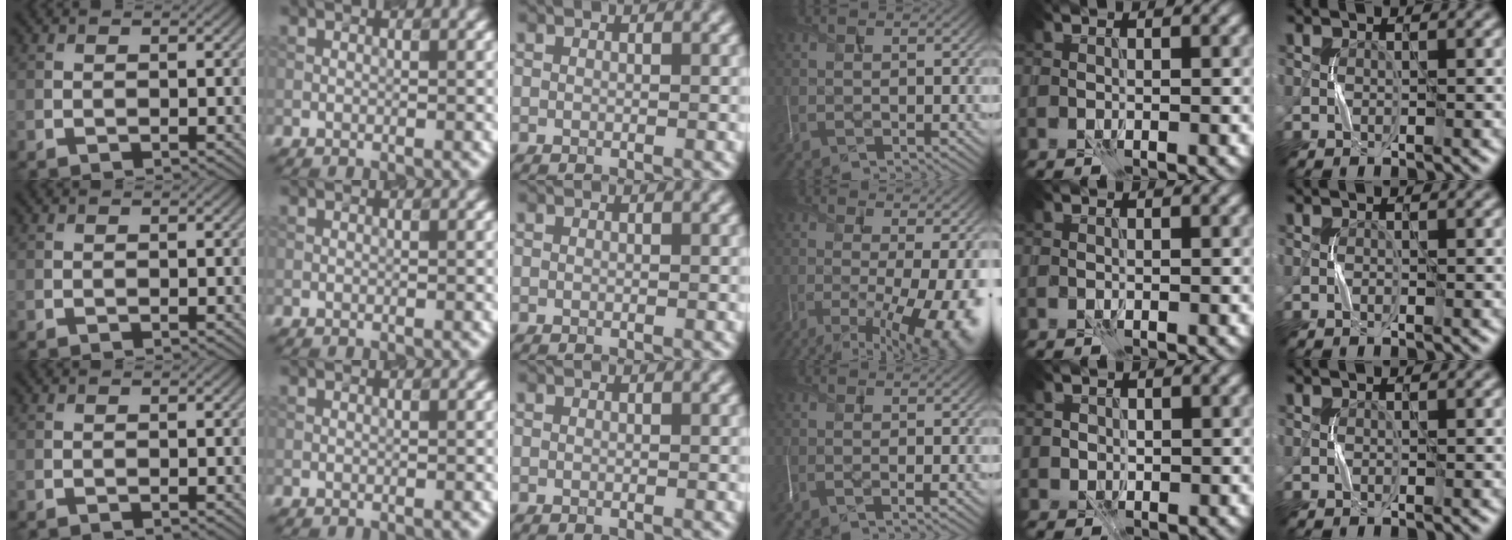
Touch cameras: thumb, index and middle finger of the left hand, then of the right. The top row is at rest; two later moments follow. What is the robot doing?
{"motion": "press", "object": "grip strengthener"}